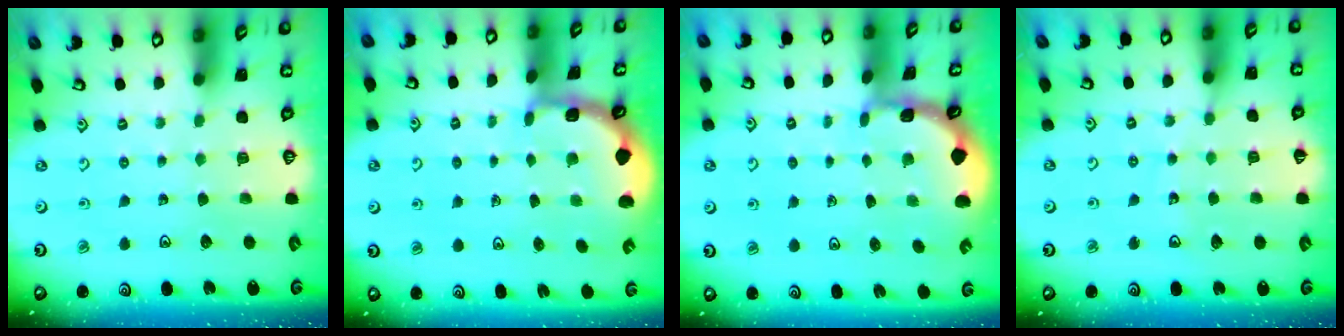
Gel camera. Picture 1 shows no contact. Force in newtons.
{"total": 1.9, "press": 1.9, "slide": 0.2}
{"total": 1.5, "press": 1.5, "slide": 0.2}
{"total": 7.2, "press": 6.7, "slide": 2.5}